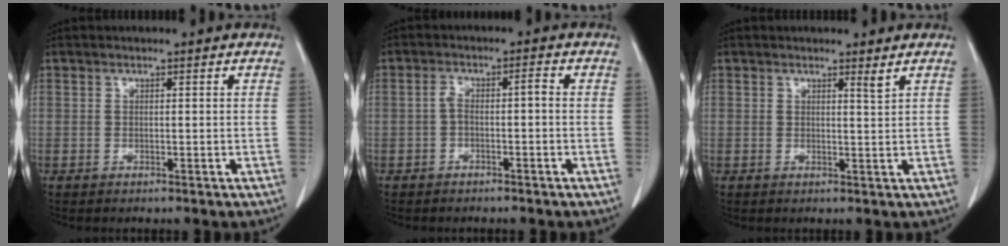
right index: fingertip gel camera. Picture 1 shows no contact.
{"total": 2.8, "force": [-0.7, 0.8, 2.6], "torque": [-0.050, 0.018, -0.009]}
{"total": 1.2, "force": [1.0, -0.3, 0.6], "torque": [-0.020, -0.015, 0.015]}